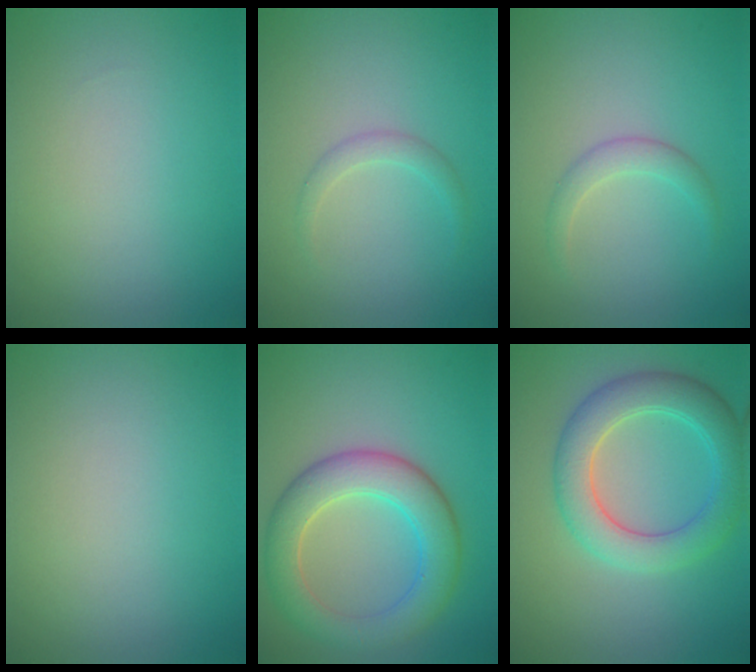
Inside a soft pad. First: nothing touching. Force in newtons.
{"total": 1.2, "press": 1.2, "slide": 0.0}
{"total": 1.7, "press": 1.7, "slide": 0.1}
{"total": 0.0}
{"total": 6.1, "press": 6.1, "slide": 0.4}
{"total": 5.5, "press": 5.5, "slide": 0.4}